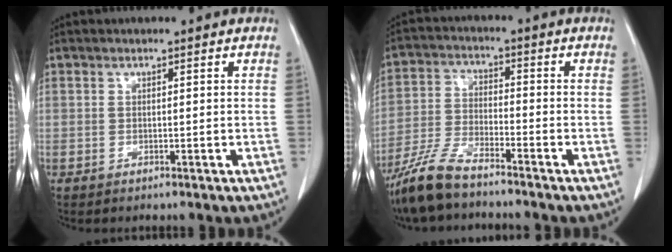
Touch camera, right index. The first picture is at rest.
{"total": 8.6, "force": [-7.1, 1.6, 4.6], "torque": [-0.102, -0.022, -0.141]}